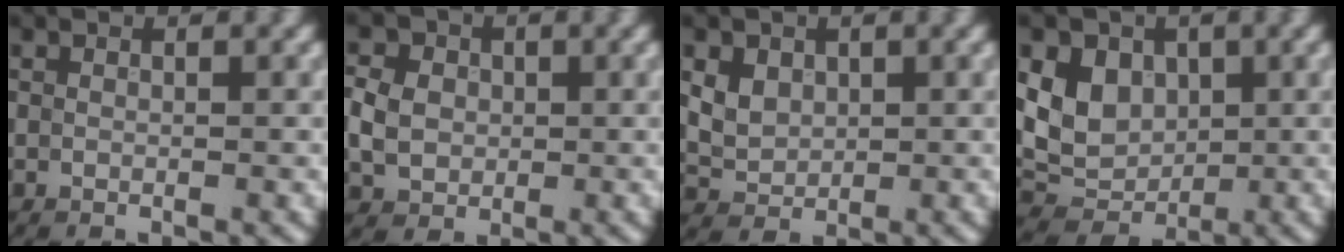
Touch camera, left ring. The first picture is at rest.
{"total": 4.3, "force": [0.1, 3.7, 2.2], "torque": [-0.040, 0.006, -0.008]}
{"total": 3.8, "force": [1.3, 3.0, 2.0], "torque": [-0.049, 0.009, 0.029]}
{"total": 5.4, "force": [1.2, 4.4, 3.0], "torque": [-0.051, -0.003, 0.018]}